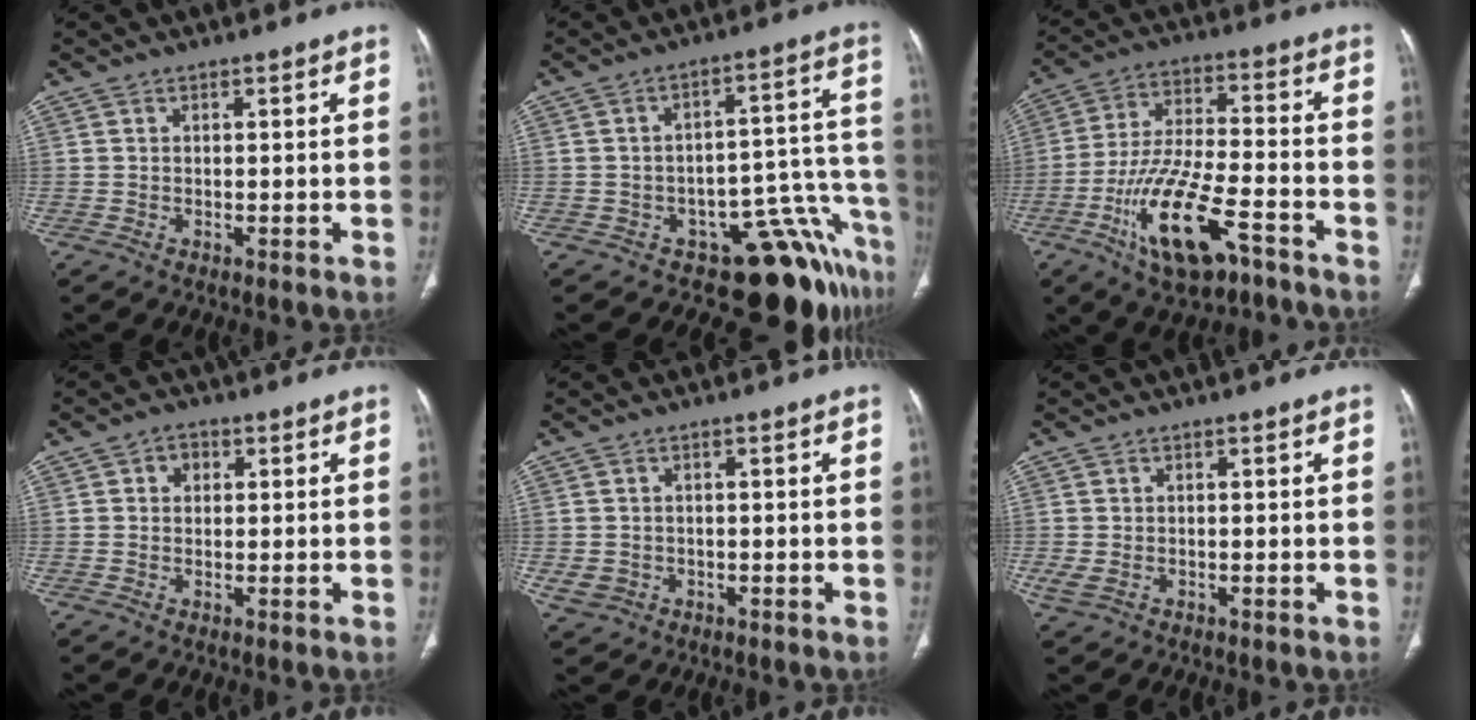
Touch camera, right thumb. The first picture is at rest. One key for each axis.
{"total": 14.2, "fx": -11.0, "fy": 5.4, "fz": 7.2, "tx": -0.006, "ty": 0.115, "tz": -0.143}
{"total": 16.6, "fx": -8.6, "fy": 6.1, "fz": 12.9, "tx": -0.245, "ty": 0.043, "tz": -0.148}
{"total": 2.5, "fx": 0.6, "fy": 2.2, "fz": 1.2, "tx": -0.004, "ty": 0.003, "tz": 0.005}
{"total": 3.1, "fx": -0.8, "fy": 2.8, "fz": 1.2, "tx": -0.020, "ty": 0.004, "tz": -0.006}
{"total": 2.3, "fx": -0.6, "fy": 1.5, "fz": 1.6, "tx": -0.045, "ty": 0.000, "tz": -0.010}